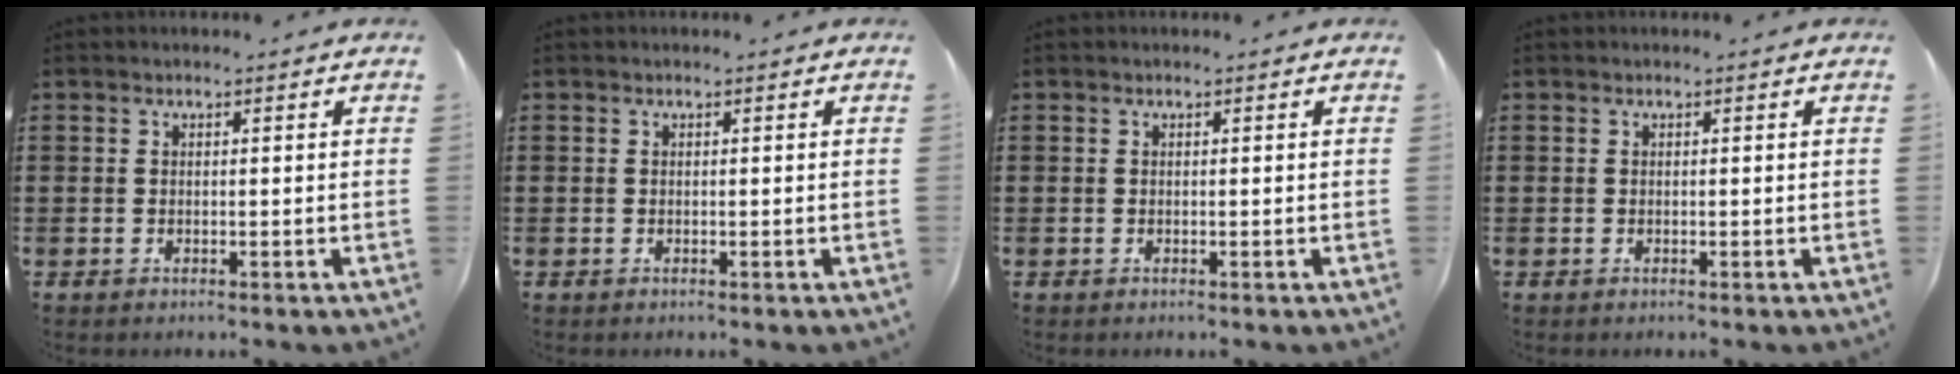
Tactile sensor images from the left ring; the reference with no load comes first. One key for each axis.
{"total": 0.0}
{"total": 0.0}
{"total": 0.0}